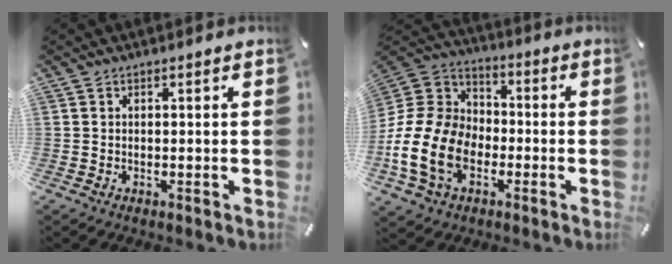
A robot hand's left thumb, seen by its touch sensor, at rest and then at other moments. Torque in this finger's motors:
{"motor_torque": [0.16, 1.84, 2.07, 0.71, 0.26]}